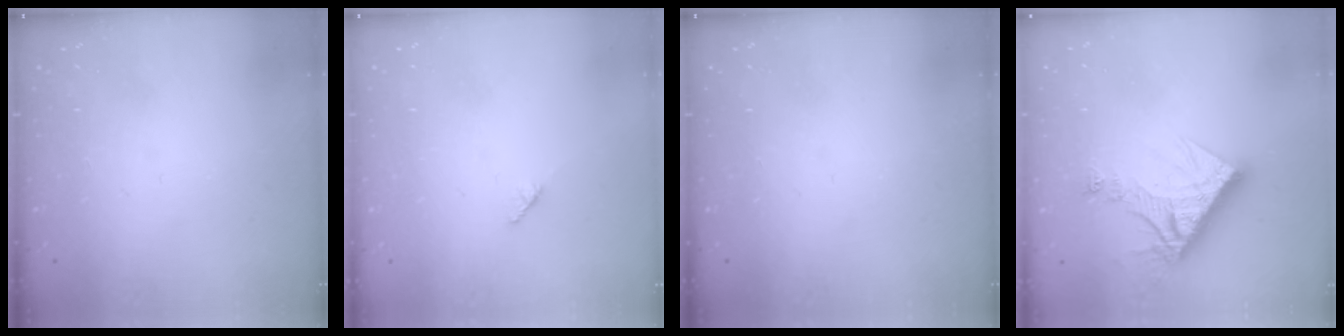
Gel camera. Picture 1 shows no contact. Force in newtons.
{"total": 1.9, "press": 1.9, "slide": 0.3}
{"total": 0.0}
{"total": 13.5, "press": 13.5, "slide": 1.1}